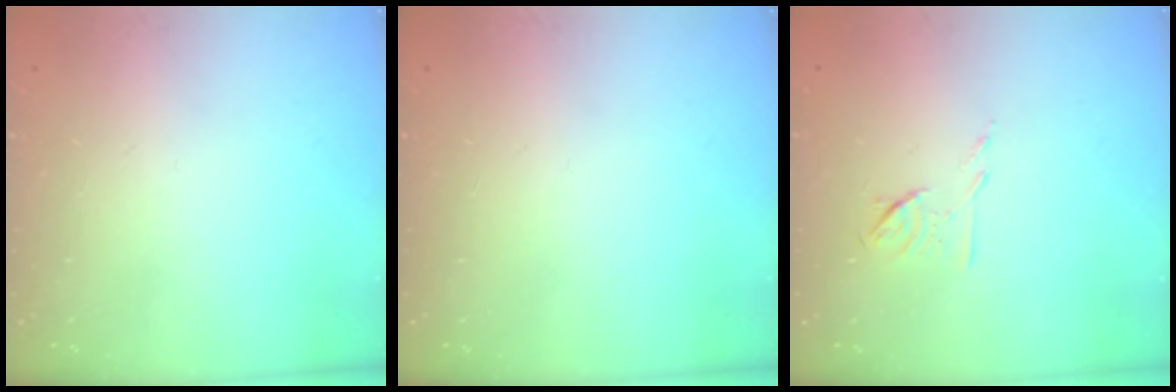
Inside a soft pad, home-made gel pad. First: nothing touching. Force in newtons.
{"total": 0.0}
{"total": 6.4, "press": 6.3, "slide": 1.2}